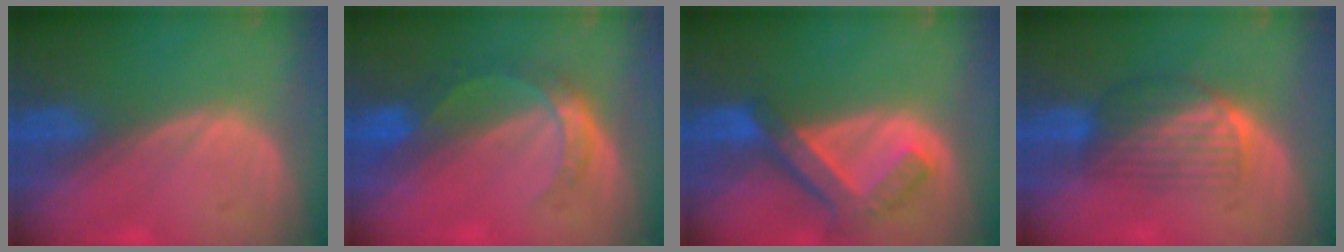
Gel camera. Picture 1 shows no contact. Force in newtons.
{"total": 5.1, "press": 4.6, "slide": 2.3}
{"total": 7.7, "press": 6.6, "slide": 3.9}
{"total": 6.7, "press": 5.8, "slide": 3.5}